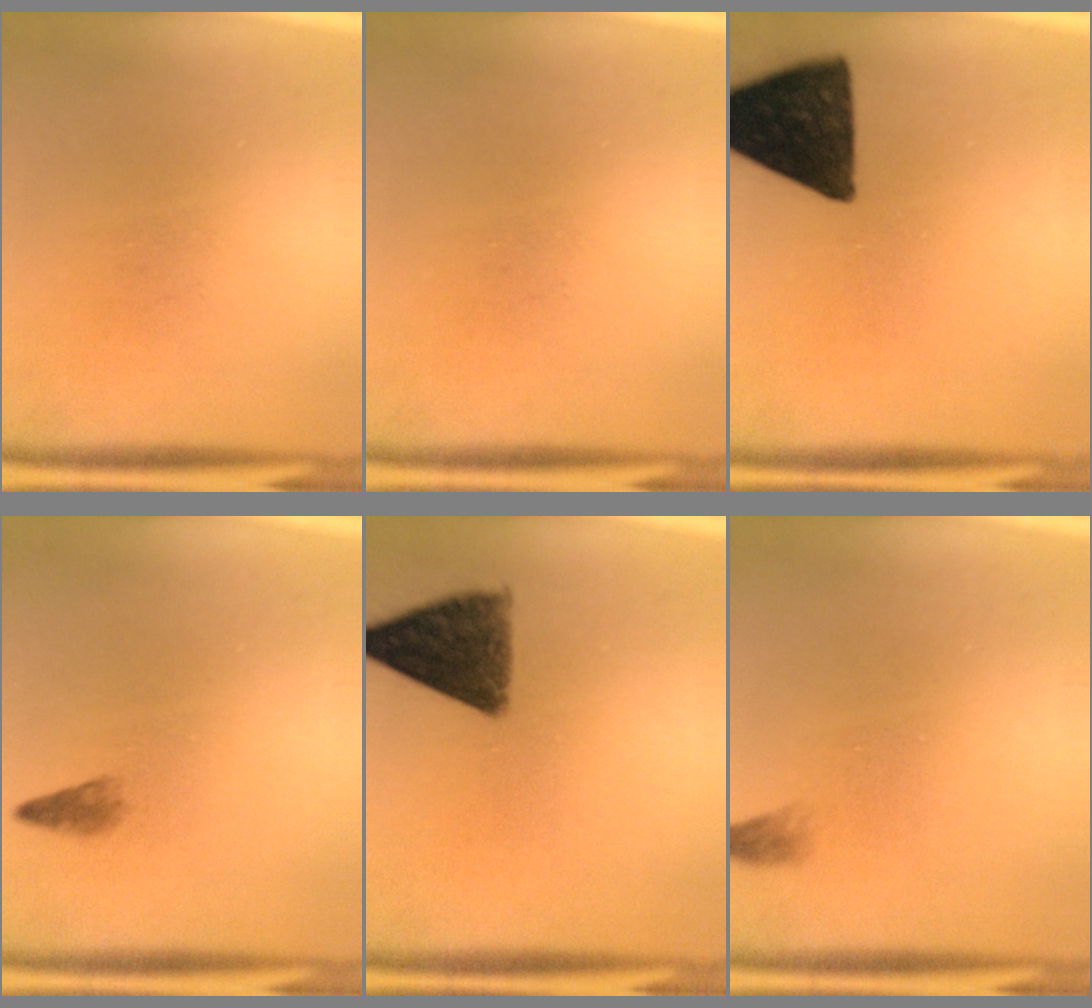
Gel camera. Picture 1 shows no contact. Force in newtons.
{"total": 0.0}
{"total": 14.9}
{"total": 1.2}
{"total": 10.1}
{"total": 1.1}